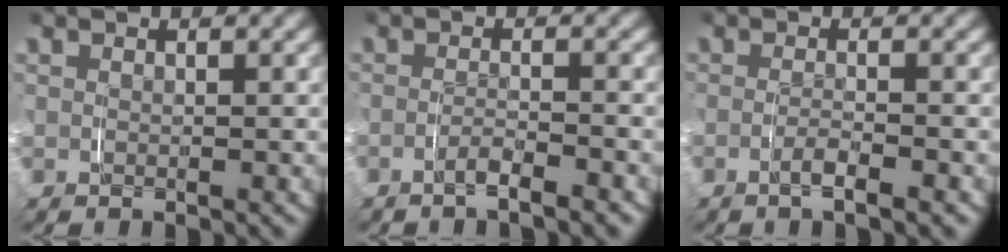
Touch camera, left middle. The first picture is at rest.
{"total": 1.8, "force": [-1.6, -0.2, 0.8], "torque": [-0.018, -0.003, -0.031]}
{"total": 1.6, "force": [-1.2, -0.1, 1.0], "torque": [-0.025, -0.005, -0.022]}